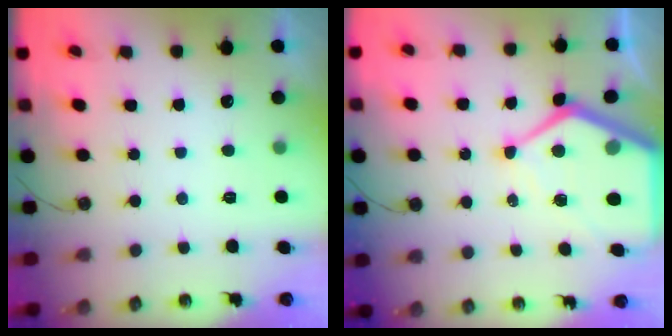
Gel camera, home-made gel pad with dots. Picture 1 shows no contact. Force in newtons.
{"total": 14.8, "press": 14.8, "slide": 1.4}